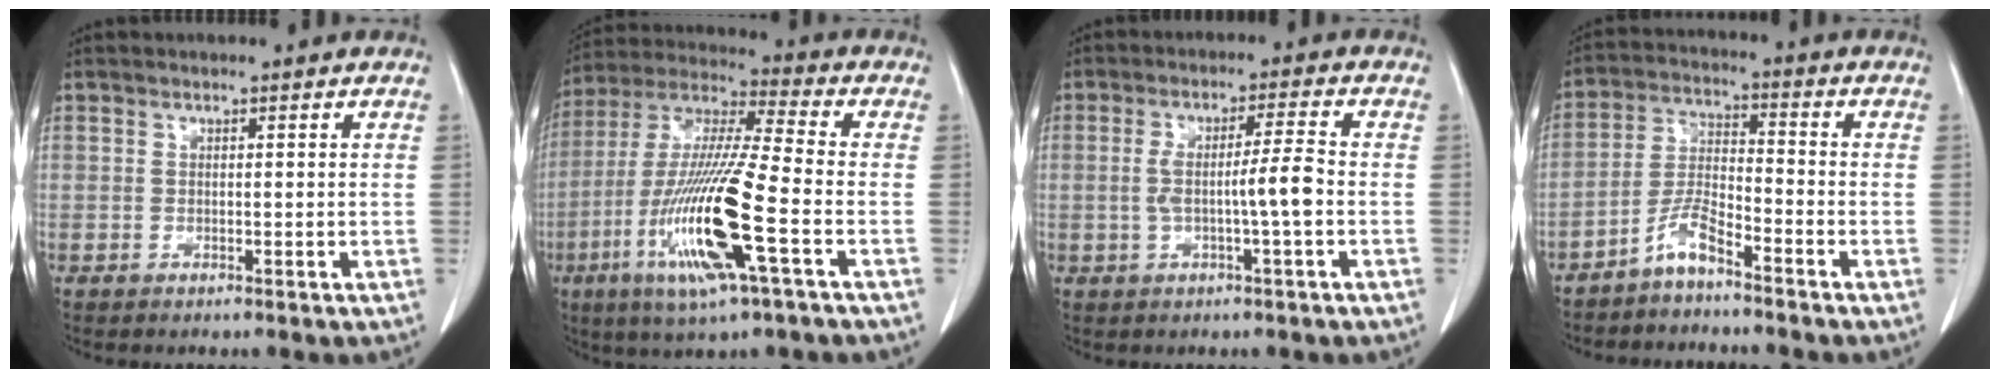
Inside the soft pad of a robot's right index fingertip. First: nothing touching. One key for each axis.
{"total": 17.9, "fx": -6.0, "fy": 0.7, "fz": 16.9, "tx": -0.352, "ty": -0.022, "tz": -0.116}
{"total": 5.8, "fx": -1.1, "fy": -0.3, "fz": 5.6, "tx": -0.105, "ty": 0.011, "tz": -0.018}
{"total": 5.3, "fx": -4.2, "fy": 0.7, "fz": 3.2, "tx": -0.073, "ty": -0.004, "tz": -0.085}